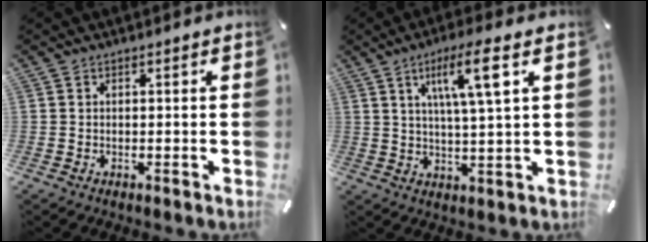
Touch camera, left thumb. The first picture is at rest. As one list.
[{"total": 10.4, "force": [4.5, 0.8, 9.3], "torque": [-0.171, 0.001, 0.069]}]